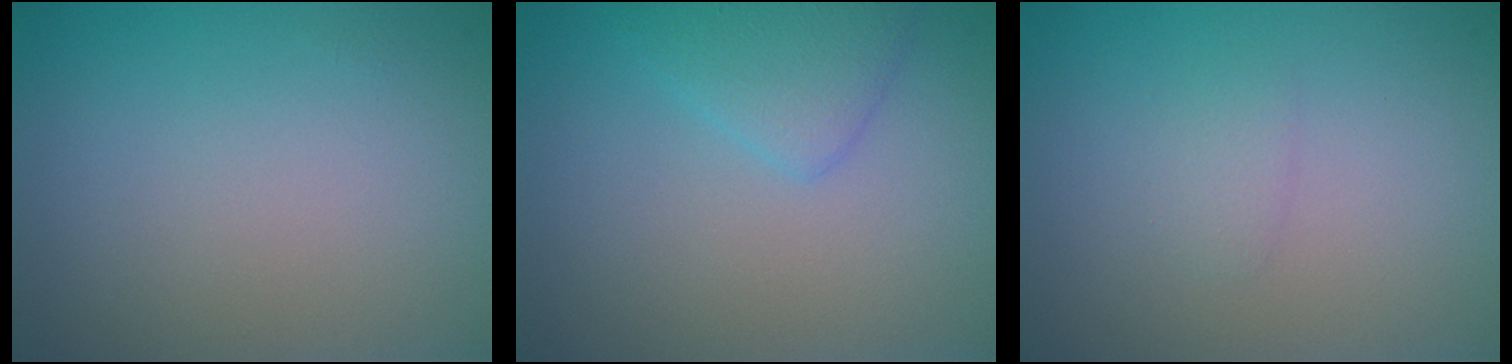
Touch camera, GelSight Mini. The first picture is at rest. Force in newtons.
{"total": 2.5, "press": 2.5, "slide": 0.1}
{"total": 0.9, "press": 0.9, "slide": 0.1}